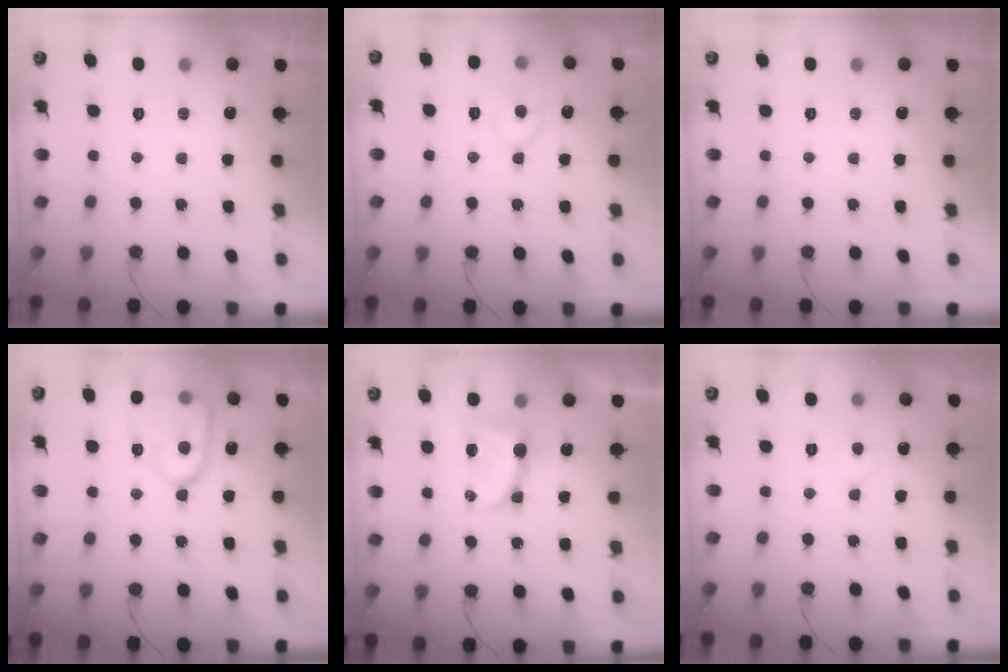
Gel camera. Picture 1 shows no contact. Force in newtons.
{"total": 8.7, "press": 8.7, "slide": 0.8}
{"total": 0.0}
{"total": 13.9, "press": 13.8, "slide": 1.2}
{"total": 8.5, "press": 8.5, "slide": 1.0}
{"total": 3.9, "press": 3.9, "slide": 0.4}